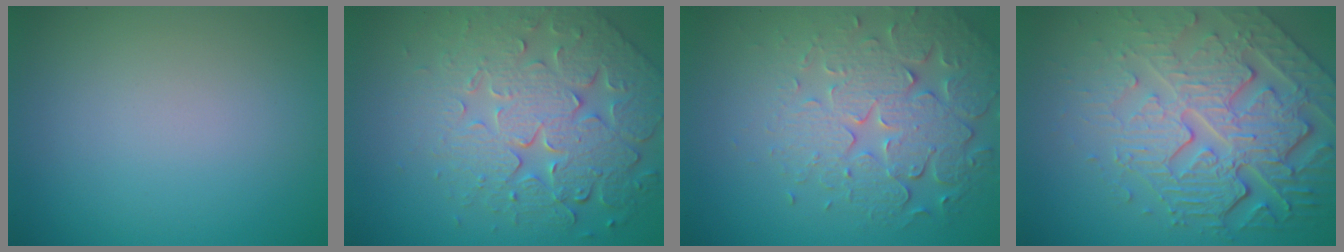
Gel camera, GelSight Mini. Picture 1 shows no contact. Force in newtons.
{"total": 7.9, "press": 5.7, "slide": 5.4}
{"total": 6.5, "press": 5.0, "slide": 4.2}
{"total": 8.6, "press": 5.9, "slide": 6.2}